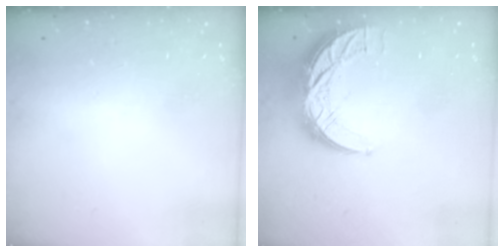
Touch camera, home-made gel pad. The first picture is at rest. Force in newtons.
{"total": 11.8, "press": 11.8, "slide": 0.8}